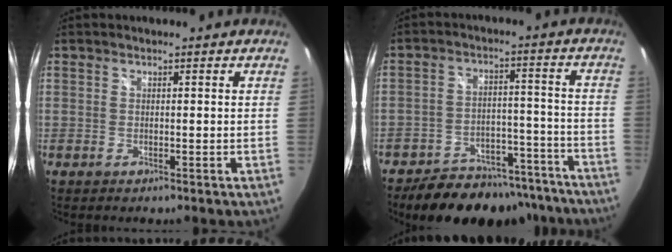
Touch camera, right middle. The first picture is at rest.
{"total": 19.8, "force": [-16.5, 8.6, 6.7], "torque": [-0.132, 0.034, -0.205]}